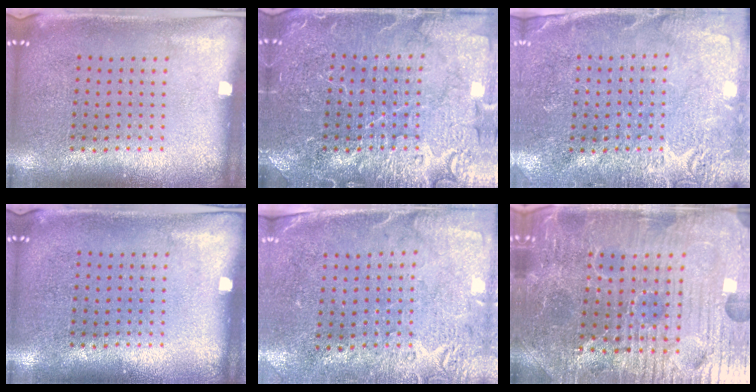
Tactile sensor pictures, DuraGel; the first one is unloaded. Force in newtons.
{"total": 6.5, "press": 6.4, "slide": 1.0}
{"total": 2.7, "press": 2.7, "slide": 0.4}
{"total": 0.0}
{"total": 2.7, "press": 2.3, "slide": 1.4}
{"total": 5.2, "press": 5.0, "slide": 1.4}